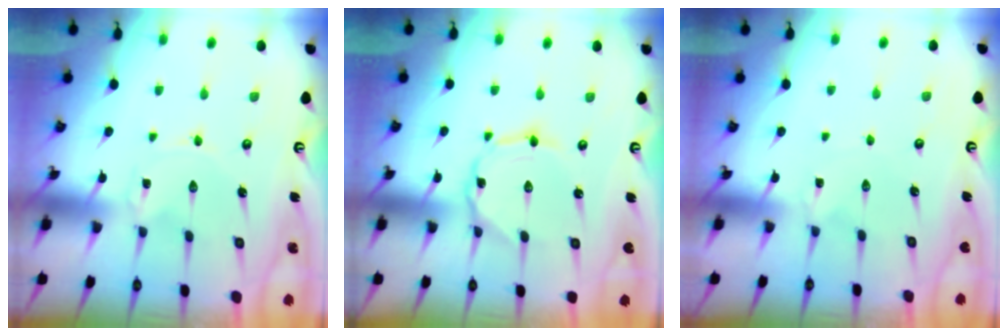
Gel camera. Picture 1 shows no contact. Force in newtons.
{"total": 1.7, "press": 1.7, "slide": 0.3}
{"total": 0.0}